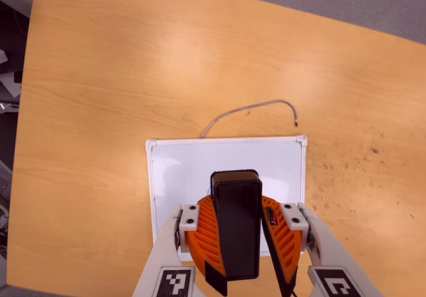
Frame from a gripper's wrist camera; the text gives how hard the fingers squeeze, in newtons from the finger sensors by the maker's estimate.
{"total": 10.3, "left": 10.1, "right": 10.4}